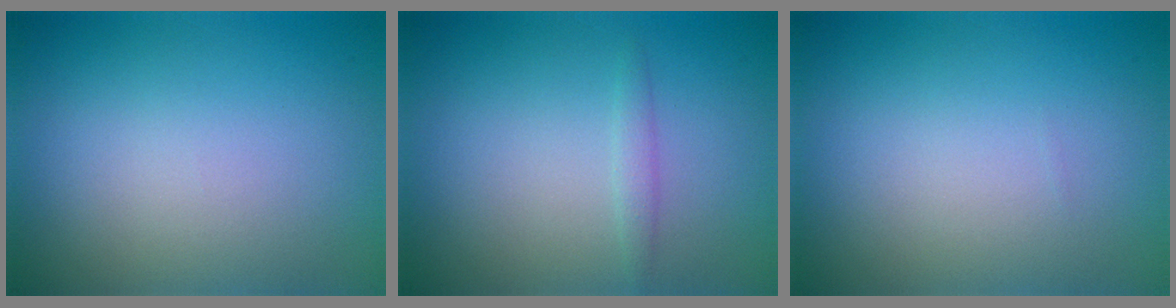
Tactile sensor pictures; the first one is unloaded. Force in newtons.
{"total": 1.0, "press": 1.0, "slide": 0.0}
{"total": 0.0}